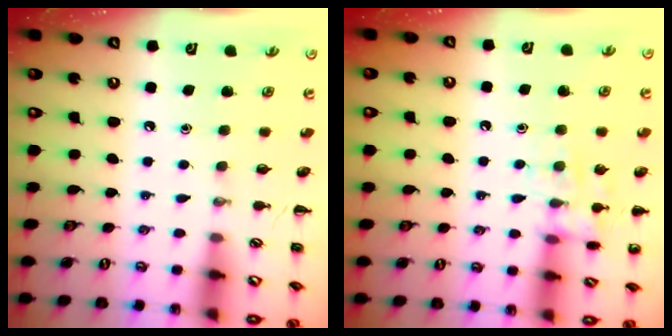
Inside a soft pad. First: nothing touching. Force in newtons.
{"total": 9.9, "press": 9.8, "slide": 1.2}